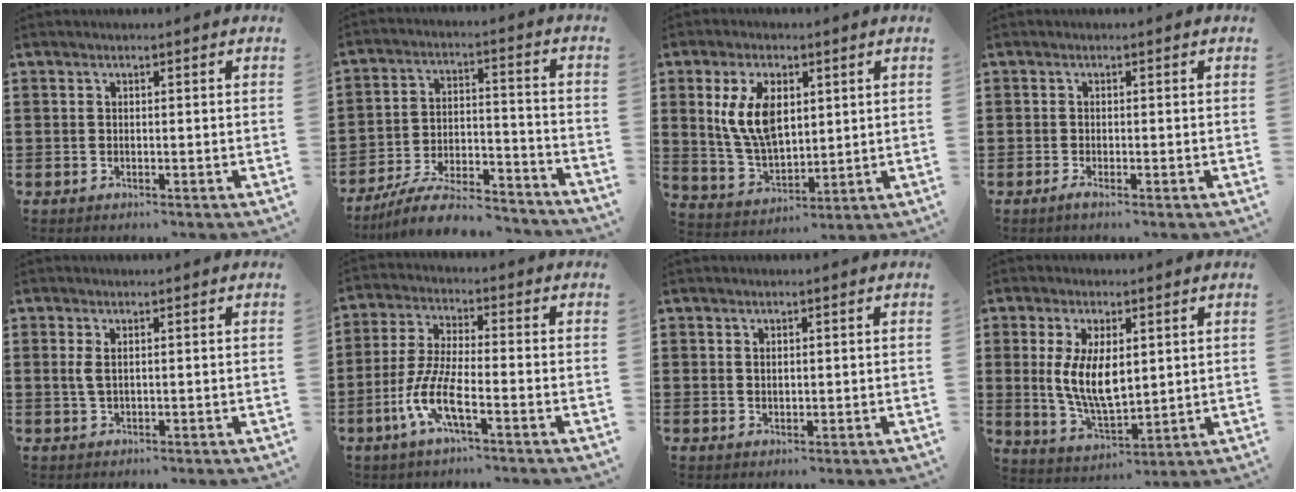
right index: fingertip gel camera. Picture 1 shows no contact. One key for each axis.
{"total": 9.8, "fx": -8.7, "fy": 1.6, "fz": 4.3, "tx": -0.078, "ty": 0.023, "tz": -0.167}
{"total": 9.7, "fx": 2.8, "fy": 5.3, "fz": 7.6, "tx": -0.176, "ty": 0.009, "tz": 0.047}
{"total": 0.9, "fx": -0.6, "fy": 0.1, "fz": 0.7, "tx": -0.013, "ty": -0.005, "tz": -0.010}
{"total": 2.0, "fx": 0.4, "fy": 0.7, "fz": 1.8, "tx": -0.045, "ty": 0.001, "tz": 0.004}
{"total": 7.8, "fx": -3.9, "fy": 1.4, "fz": 6.6, "tx": -0.171, "ty": -0.020, "tz": -0.086}
{"total": 0.7, "fx": 0.4, "fy": 0.4, "fz": 0.5, "tx": -0.011, "ty": 0.003, "tz": 0.007}
{"total": 8.6, "fx": 1.1, "fy": 4.0, "fz": 7.5, "tx": -0.164, "ty": 0.000, "tz": 0.017}